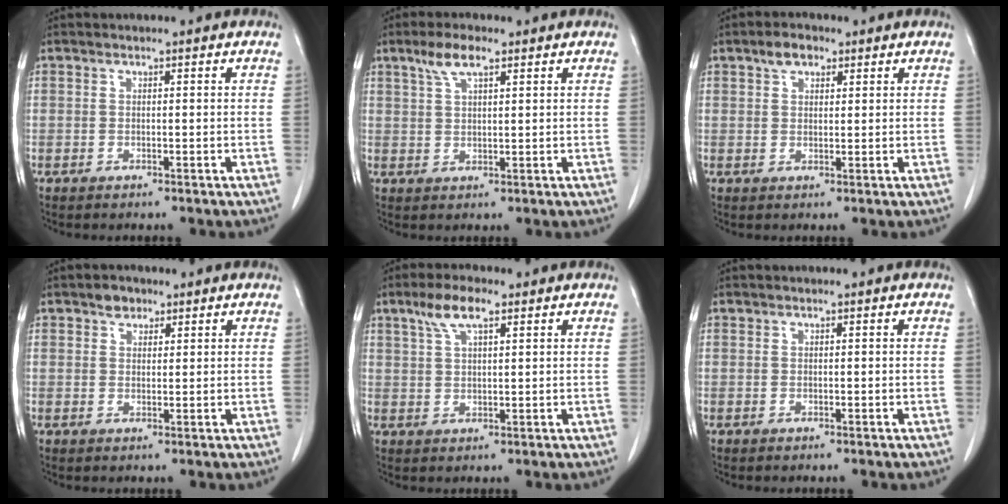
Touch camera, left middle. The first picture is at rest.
{"total": 4.4, "force": [2.8, 1.1, 3.2], "torque": [-0.070, 0.010, 0.056]}
{"total": 3.1, "force": [1.9, 1.8, 1.7], "torque": [-0.032, 0.009, 0.034]}
{"total": 2.3, "force": [1.5, 1.6, 0.7], "torque": [-0.011, 0.005, 0.023]}
{"total": 5.4, "force": [3.2, 1.4, 4.1], "torque": [-0.087, 0.015, 0.063]}
{"total": 0.0}